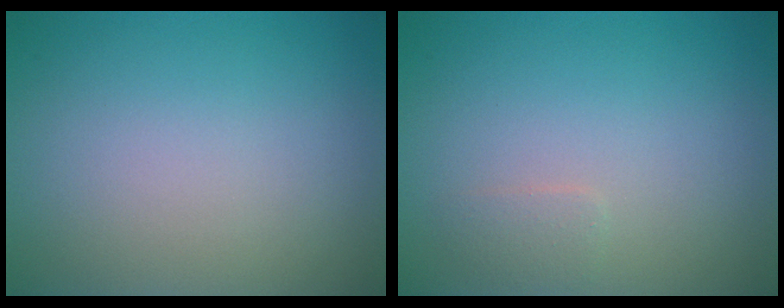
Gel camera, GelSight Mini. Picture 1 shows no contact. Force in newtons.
{"total": 0.9, "press": 0.9, "slide": 0.0}